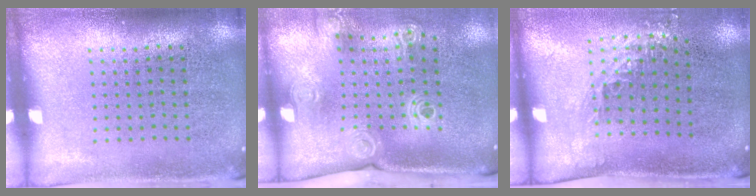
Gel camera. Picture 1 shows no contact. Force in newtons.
{"total": 2.2, "press": 1.6, "slide": 1.5}
{"total": 1.4, "press": 1.0, "slide": 1.0}